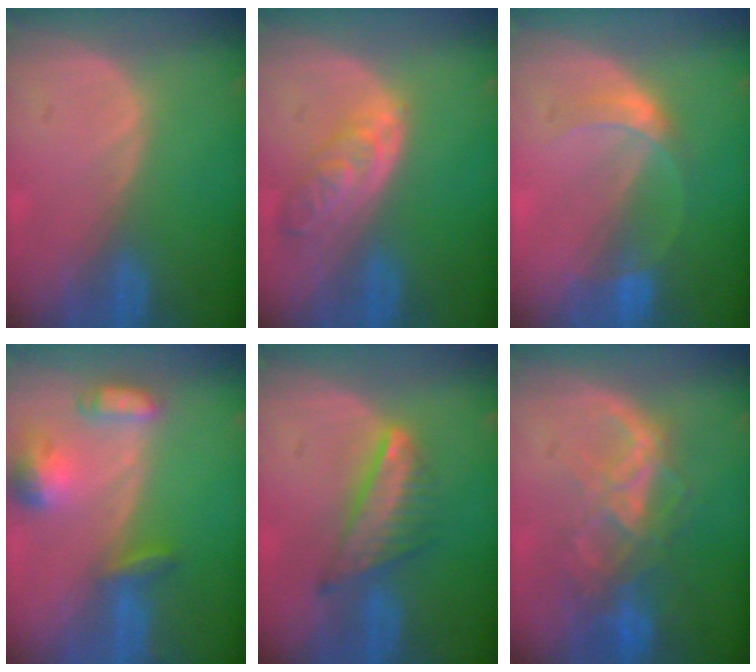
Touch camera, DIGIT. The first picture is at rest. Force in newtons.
{"total": 5.4, "press": 5.1, "slide": 1.9}
{"total": 3.7, "press": 3.6, "slide": 0.3}
{"total": 6.6, "press": 6.3, "slide": 2.2}
{"total": 7.3, "press": 6.3, "slide": 3.6}
{"total": 8.8, "press": 7.4, "slide": 4.7}